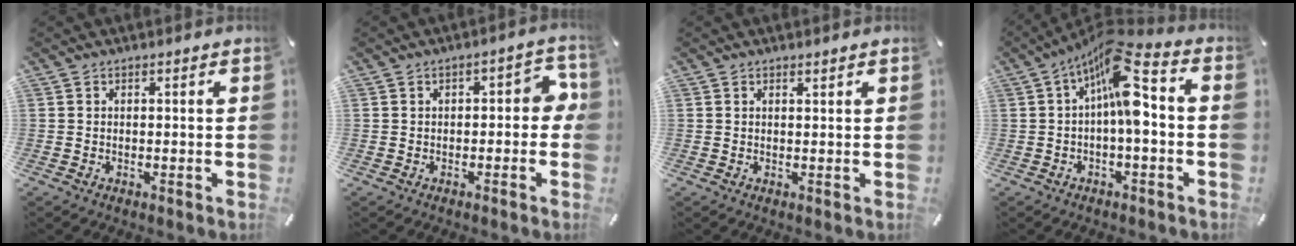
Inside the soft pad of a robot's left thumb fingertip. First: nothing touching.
{"total": 5.8, "force": [-0.6, 3.2, 4.7], "torque": [-0.063, 0.011, -0.018]}
{"total": 0.7, "force": [0.6, 0.1, 0.3], "torque": [-0.006, -0.003, 0.012]}
{"total": 12.7, "force": [1.9, 4.8, 11.6], "torque": [-0.199, -0.016, 0.029]}